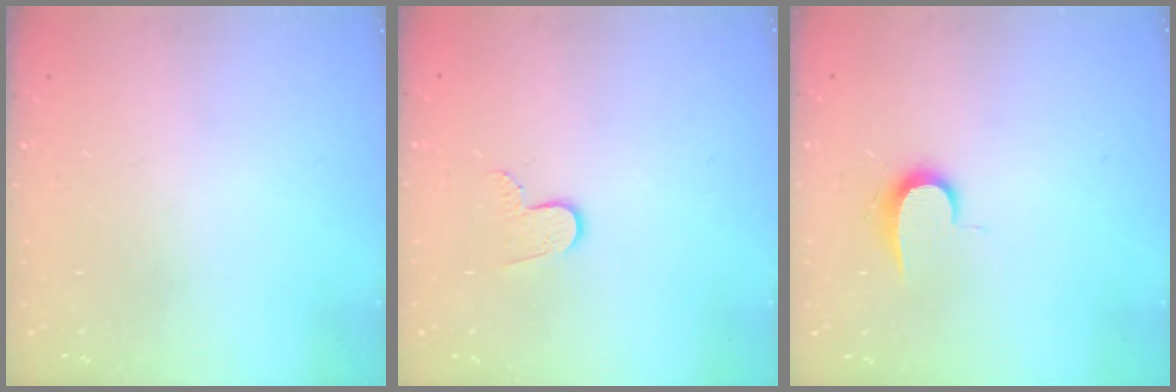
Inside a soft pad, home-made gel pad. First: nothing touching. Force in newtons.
{"total": 6.0, "press": 6.0, "slide": 0.4}
{"total": 6.6, "press": 6.5, "slide": 0.8}